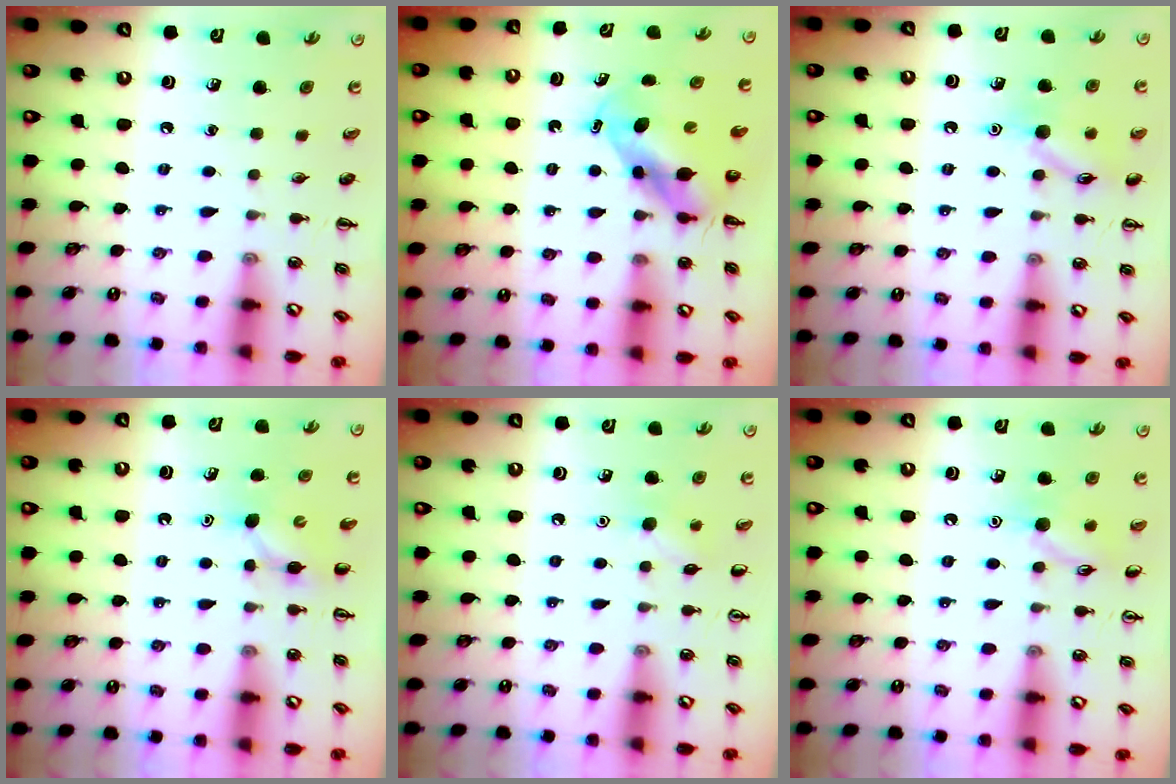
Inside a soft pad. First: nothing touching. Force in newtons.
{"total": 5.4, "press": 5.3, "slide": 0.6}
{"total": 10.5, "press": 10.5, "slide": 0.6}
{"total": 4.0, "press": 3.8, "slide": 1.3}
{"total": 5.7, "press": 5.4, "slide": 1.6}
{"total": 9.2, "press": 9.2, "slide": 0.8}